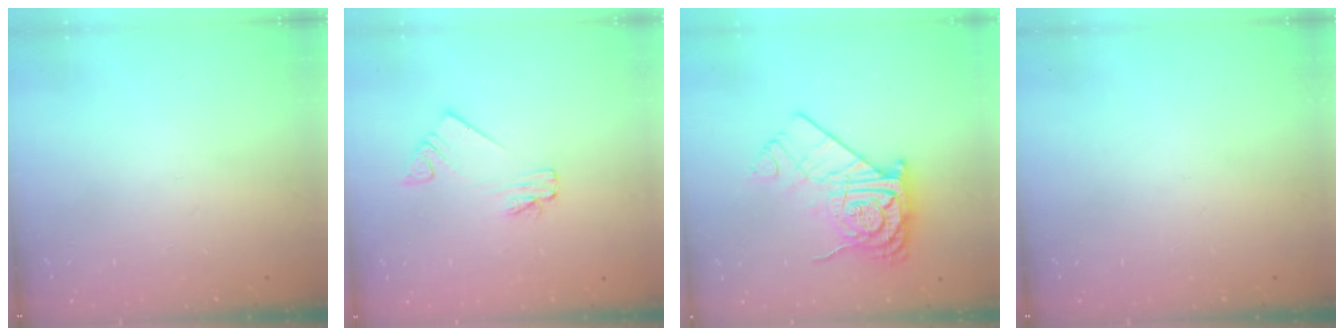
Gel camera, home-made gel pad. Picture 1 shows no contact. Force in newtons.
{"total": 2.0, "press": 2.0, "slide": 0.1}
{"total": 18.7, "press": 18.7, "slide": 1.0}
{"total": 0.0}